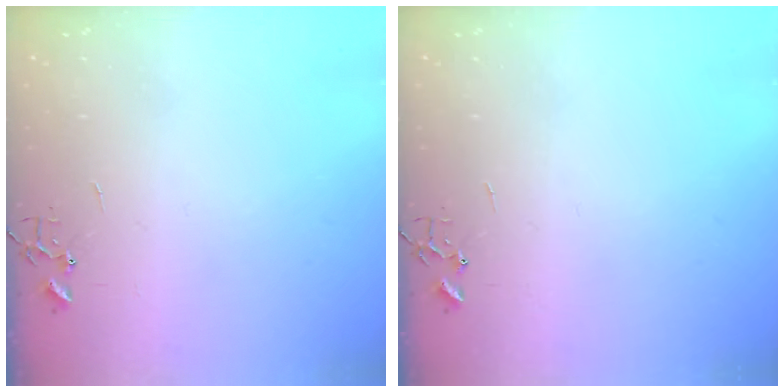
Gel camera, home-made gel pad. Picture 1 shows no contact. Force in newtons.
{"total": 0.0}